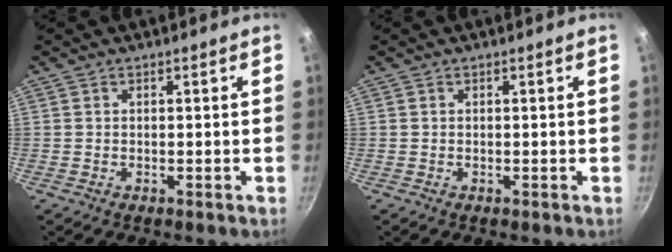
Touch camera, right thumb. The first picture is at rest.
{"total": 0.0}